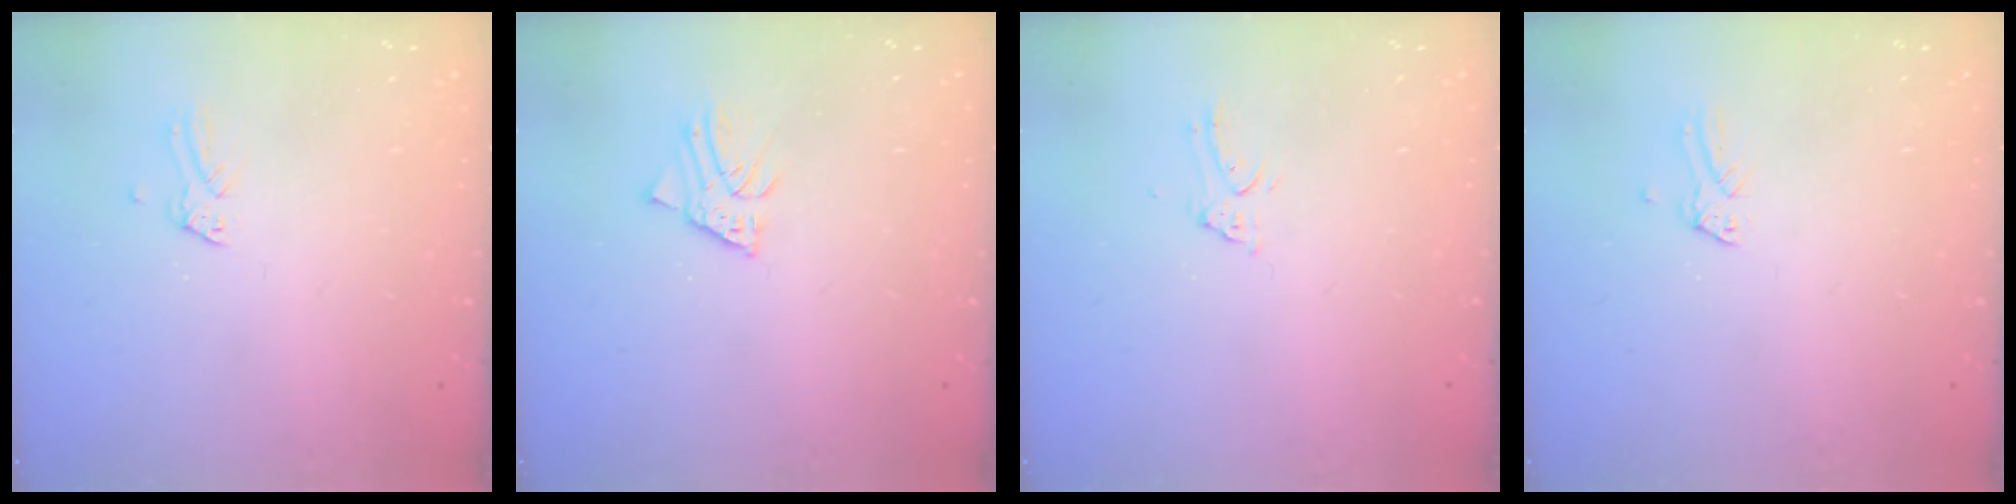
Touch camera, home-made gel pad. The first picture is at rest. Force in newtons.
{"total": 2.6, "press": 2.6, "slide": 0.2}
{"total": 2.5, "press": 2.5, "slide": 0.2}
{"total": 0.0}